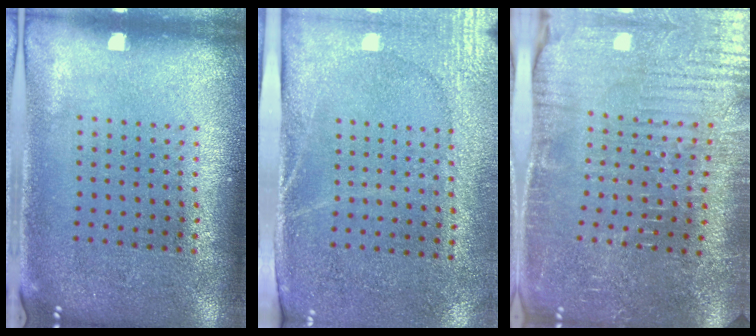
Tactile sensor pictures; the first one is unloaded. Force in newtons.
{"total": 2.7, "press": 2.3, "slide": 1.4}
{"total": 4.2, "press": 4.2, "slide": 0.4}